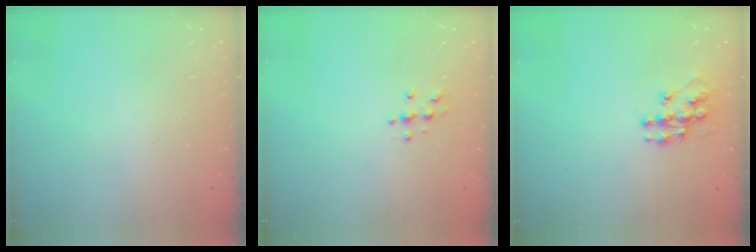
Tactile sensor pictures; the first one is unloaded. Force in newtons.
{"total": 4.6, "press": 4.5, "slide": 0.6}
{"total": 10.9, "press": 10.9, "slide": 0.8}